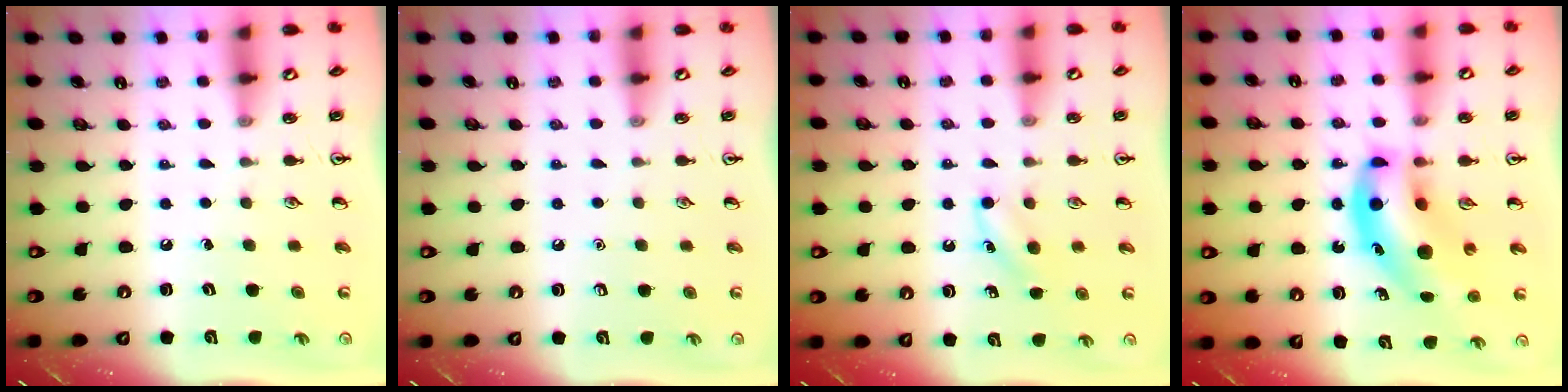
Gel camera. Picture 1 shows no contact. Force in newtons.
{"total": 0.0}
{"total": 3.8, "press": 3.5, "slide": 1.4}
{"total": 13.7, "press": 13.1, "slide": 4.0}